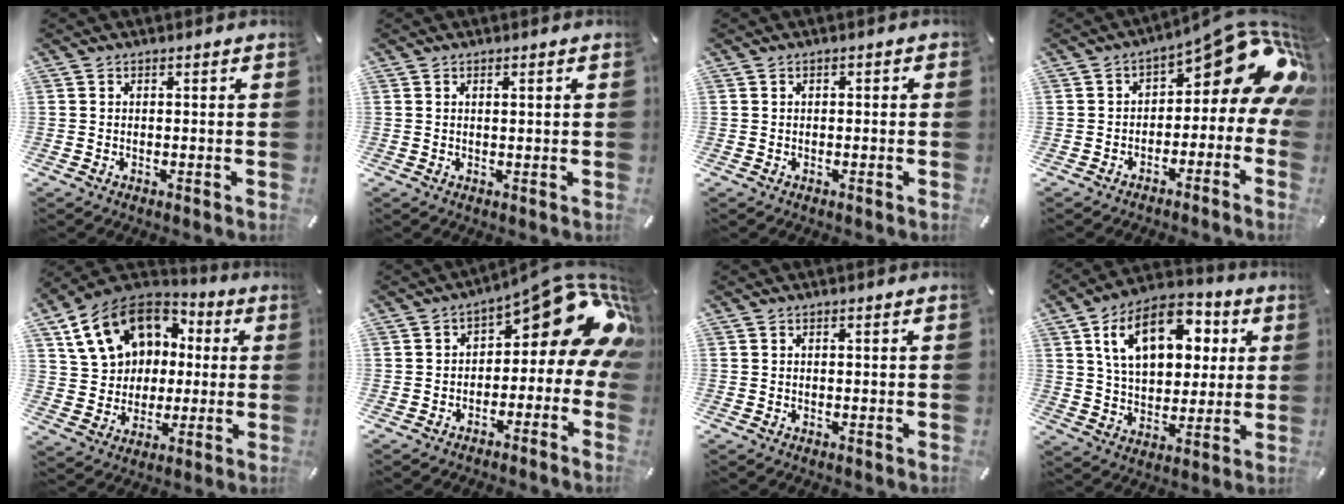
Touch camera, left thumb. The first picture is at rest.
{"total": 1.1, "force": [0.4, 0.1, 1.0], "torque": [-0.019, -0.001, 0.007]}
{"total": 1.0, "force": [-0.1, 0.6, 0.8], "torque": [-0.014, 0.003, -0.004]}
{"total": 13.0, "force": [5.8, 5.8, 10.0], "torque": [-0.126, -0.049, 0.090]}
{"total": 17.0, "force": [5.5, 13.9, 8.0], "torque": [-0.163, -0.011, 0.111]}
{"total": 14.3, "force": [6.3, 6.1, 11.2], "torque": [-0.149, -0.045, 0.099]}
{"total": 0.6, "force": [0.1, 0.0, 0.6], "torque": [-0.009, -0.001, 0.002]}
{"total": 17.9, "force": [7.2, 11.3, 11.9], "torque": [-0.201, -0.009, 0.125]}